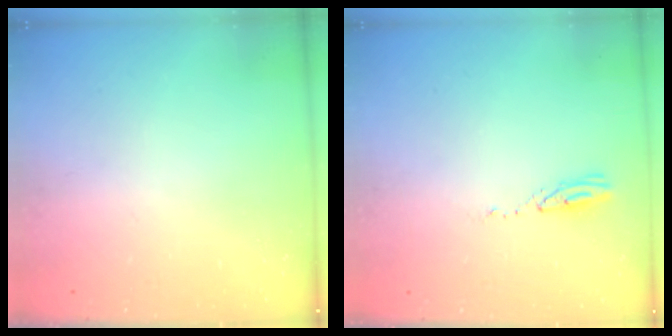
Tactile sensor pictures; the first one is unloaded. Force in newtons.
{"total": 3.5, "press": 3.5, "slide": 0.3}